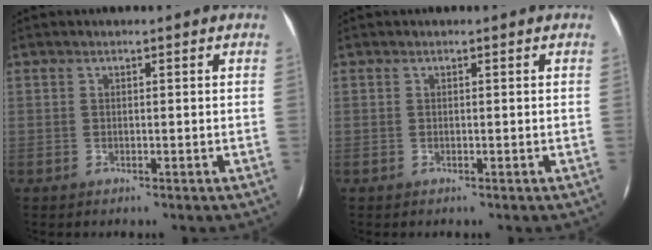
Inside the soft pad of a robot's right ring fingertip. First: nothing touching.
{"total": 0.0}